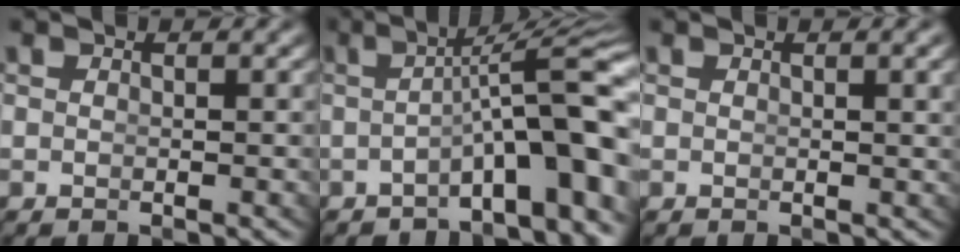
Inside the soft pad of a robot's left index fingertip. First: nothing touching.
{"total": 6.1, "force": [-2.5, 0.6, 5.6], "torque": [-0.079, -0.004, -0.026]}
{"total": 1.0, "force": [0.4, -0.2, 0.9], "torque": [-0.007, -0.001, 0.008]}